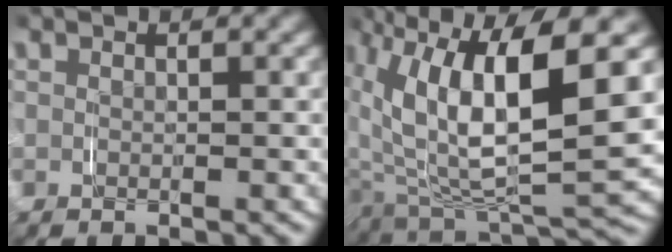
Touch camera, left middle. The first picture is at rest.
{"total": 15.2, "force": [1.8, 7.8, 12.9], "torque": [-0.229, -0.015, 0.042]}